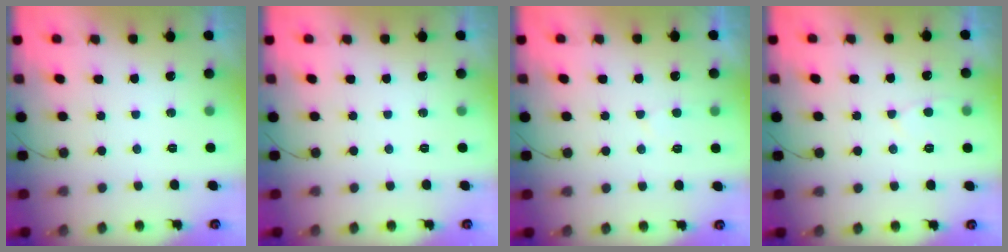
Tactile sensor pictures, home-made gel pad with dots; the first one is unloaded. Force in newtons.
{"total": 0.0}
{"total": 3.2, "press": 3.2, "slide": 0.4}
{"total": 3.3, "press": 3.3, "slide": 0.4}